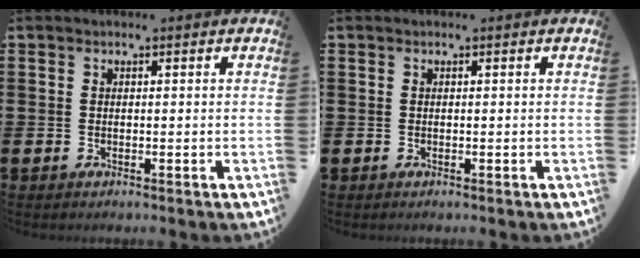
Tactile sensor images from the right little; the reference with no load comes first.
{"total": 0.0}